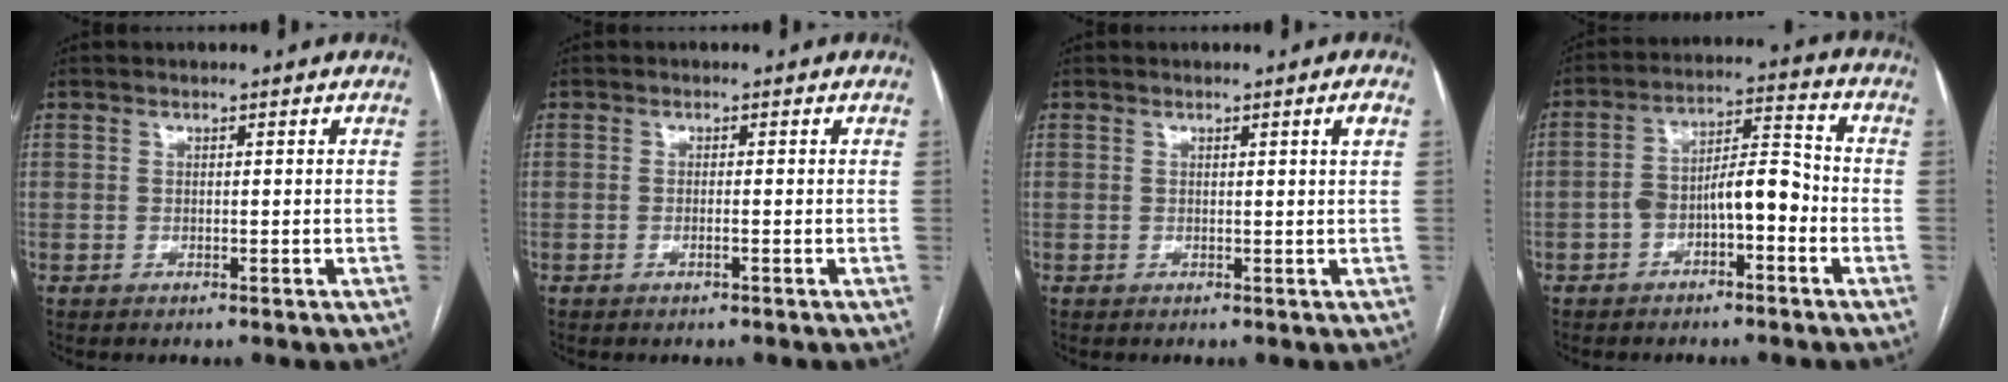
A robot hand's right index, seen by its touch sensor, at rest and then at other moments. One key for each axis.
{"total": 0.8, "fx": -0.3, "fy": -0.1, "fz": 0.7, "tx": -0.015, "ty": 0.000, "tz": -0.005}
{"total": 1.4, "fx": 0.5, "fy": -0.4, "fz": 1.2, "tx": -0.018, "ty": -0.003, "tz": 0.009}
{"total": 8.0, "fx": -2.8, "fy": 2.8, "fz": 6.9, "tx": -0.122, "ty": 0.035, "tz": -0.045}